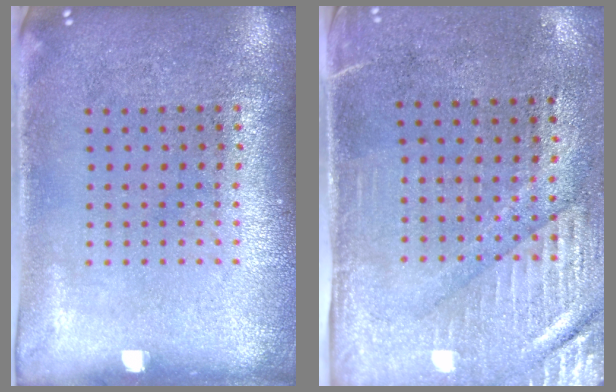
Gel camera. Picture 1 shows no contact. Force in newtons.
{"total": 3.0, "press": 2.6, "slide": 1.5}